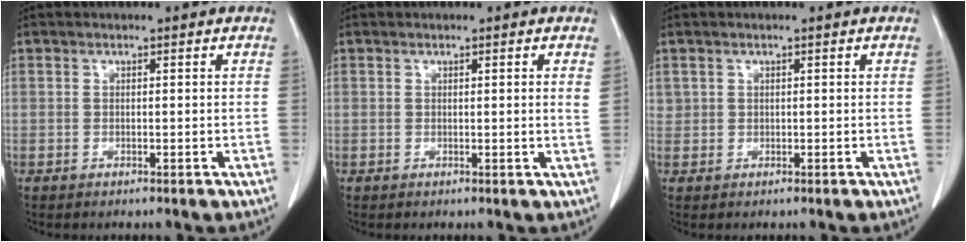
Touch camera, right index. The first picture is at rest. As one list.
[{"total": 1.1, "force": [0.4, -0.2, 1.0], "torque": [-0.014, -0.002, 0.004]}, {"total": 0.9, "force": [0.5, 0.8, 0.1], "torque": [0.011, 0.004, 0.005]}]